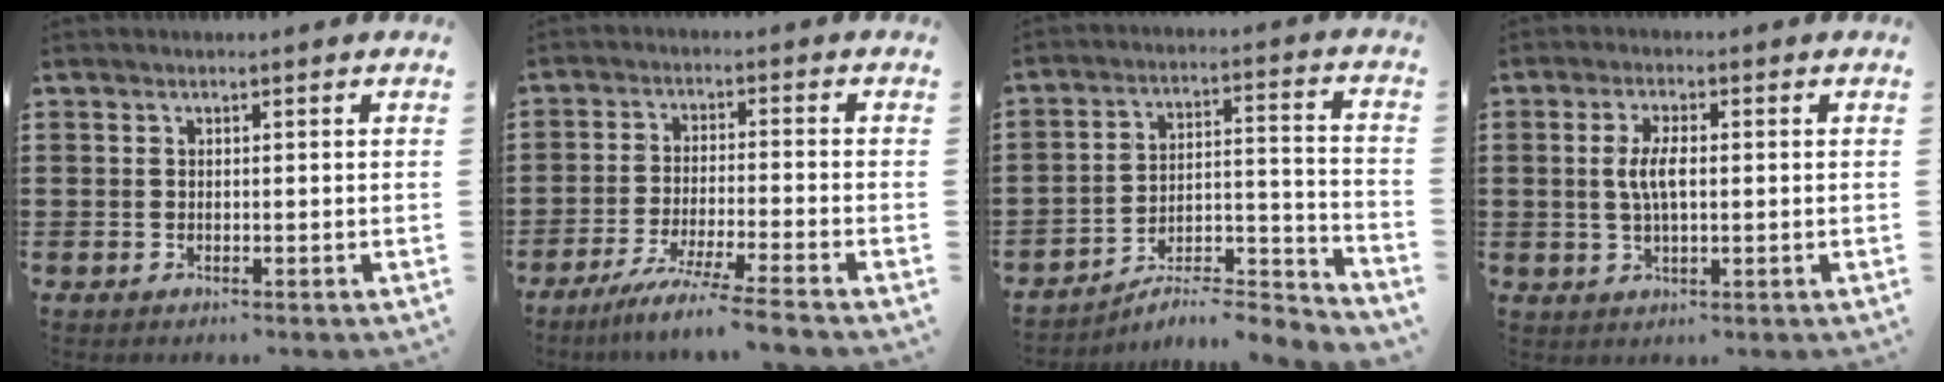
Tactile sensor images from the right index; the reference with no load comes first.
{"total": 6.3, "force": [-5.3, -0.9, 3.2], "torque": [-0.069, -0.024, -0.104]}
{"total": 5.4, "force": [-5.0, 0.8, 1.6], "torque": [-0.027, -0.009, -0.103]}
{"total": 4.6, "force": [0.3, 1.6, 4.2], "torque": [-0.098, 0.000, -0.002]}